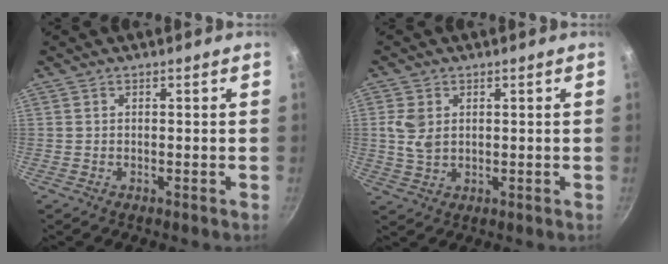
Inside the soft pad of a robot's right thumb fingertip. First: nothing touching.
{"total": 4.9, "force": [1.1, 3.5, 3.3], "torque": [-0.061, -0.004, 0.023]}